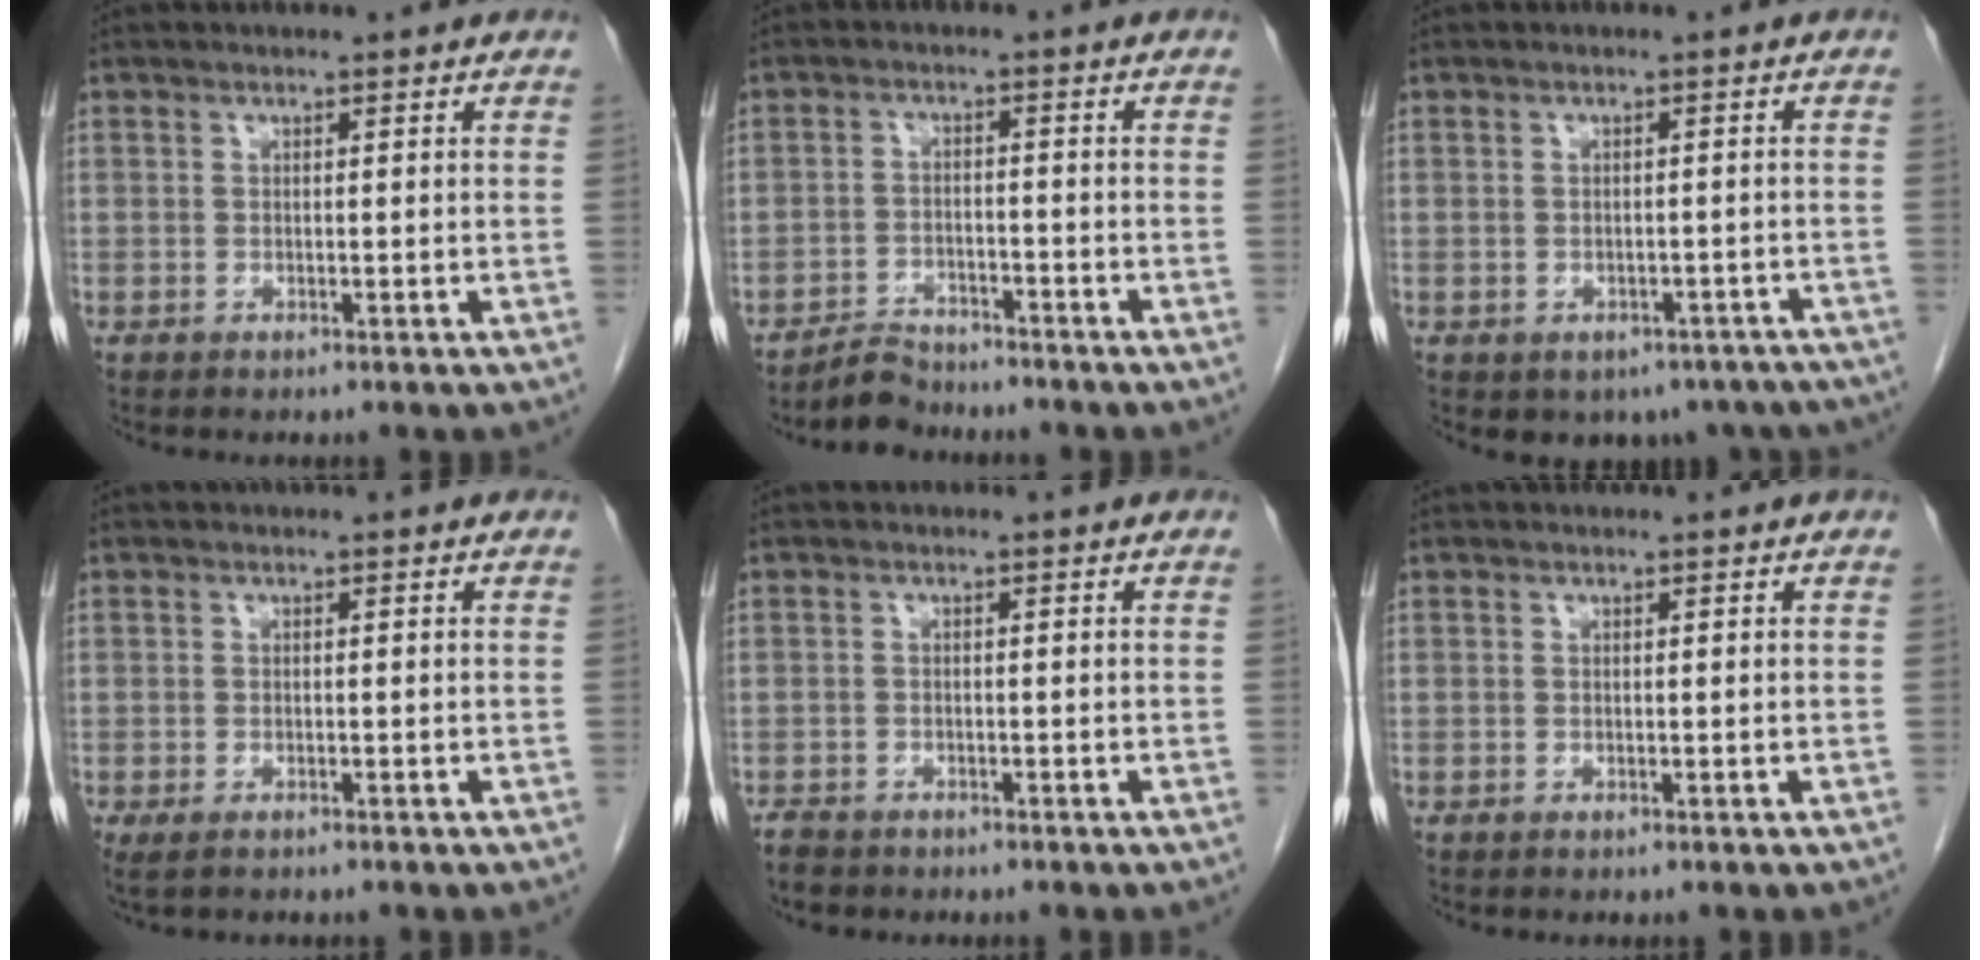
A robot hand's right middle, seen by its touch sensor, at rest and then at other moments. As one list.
[{"total": 3.7, "force": [-3.6, 1.0, -0.1], "torque": [-0.001, -0.004, -0.063]}, {"total": 9.7, "force": [-6.8, 6.1, 3.1], "torque": [-0.029, 0.001, -0.072]}, {"total": 2.5, "force": [-1.9, 1.0, 1.4], "torque": [-0.026, -0.006, -0.026]}, {"total": 3.0, "force": [-2.5, 1.3, 0.8], "torque": [-0.019, -0.002, -0.040]}, {"total": 0.0}]